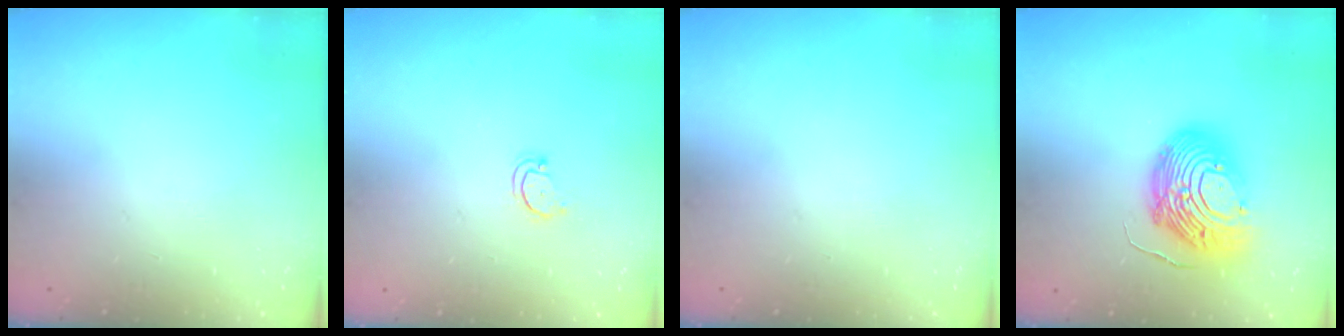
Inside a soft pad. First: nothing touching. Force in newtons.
{"total": 3.0, "press": 3.0, "slide": 0.2}
{"total": 0.0}
{"total": 18.0, "press": 17.9, "slide": 1.9}